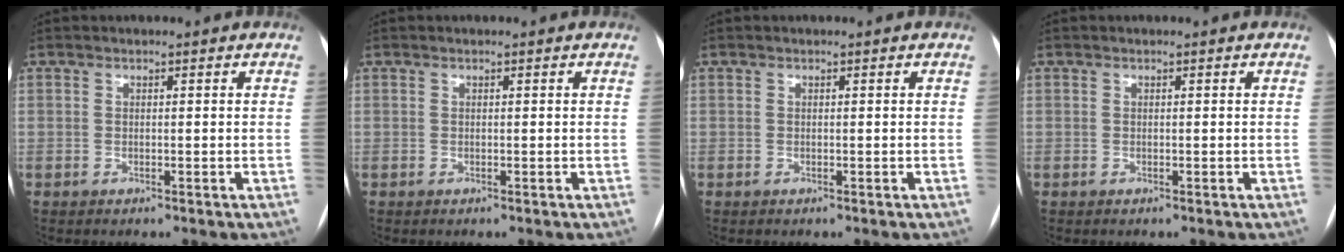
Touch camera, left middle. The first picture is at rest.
{"total": 0.0}
{"total": 0.0}
{"total": 0.0}